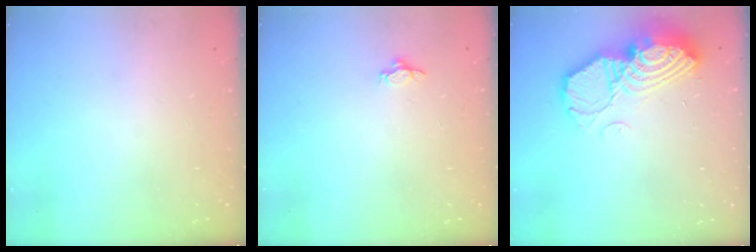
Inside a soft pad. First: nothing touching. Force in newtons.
{"total": 2.7, "press": 2.6, "slide": 1.0}
{"total": 16.5, "press": 16.4, "slide": 1.2}